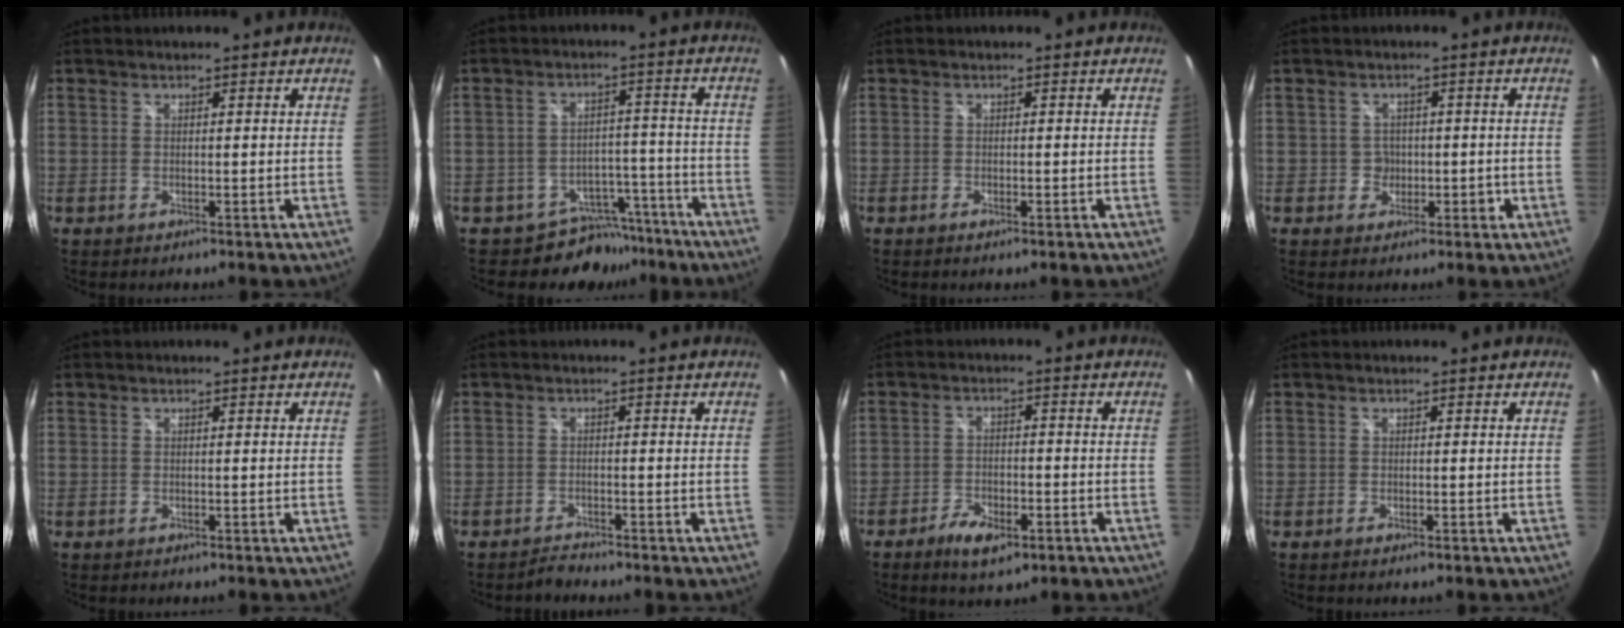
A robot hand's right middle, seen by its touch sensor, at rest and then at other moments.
{"total": 8.1, "force": [-6.7, 4.5, 0.5], "torque": [-0.004, 0.030, -0.087]}
{"total": 1.1, "force": [-0.8, 0.2, 0.7], "torque": [-0.012, -0.002, -0.015]}
{"total": 3.0, "force": [-0.7, 3.0, 0.3], "torque": [-0.003, 0.006, -0.008]}
{"total": 0.0}
{"total": 1.8, "force": [-1.8, 0.2, 0.1], "torque": [-0.008, -0.003, -0.034]}
{"total": 7.0, "force": [-4.3, 2.8, 4.8], "torque": [-0.110, -0.011, -0.073]}
{"total": 0.6, "force": [-0.5, 0.1, 0.4], "torque": [-0.007, -0.001, -0.009]}